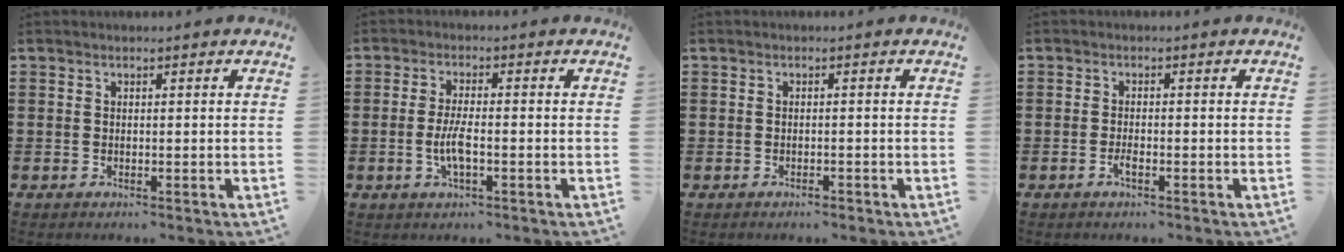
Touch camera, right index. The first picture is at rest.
{"total": 4.3, "force": [-1.0, 1.1, 4.1], "torque": [-0.091, -0.005, -0.026]}
{"total": 0.8, "force": [-0.7, 0.2, 0.3], "torque": [-0.011, -0.004, -0.012]}
{"total": 1.6, "force": [-0.9, 0.3, 1.2], "torque": [-0.032, -0.005, -0.018]}